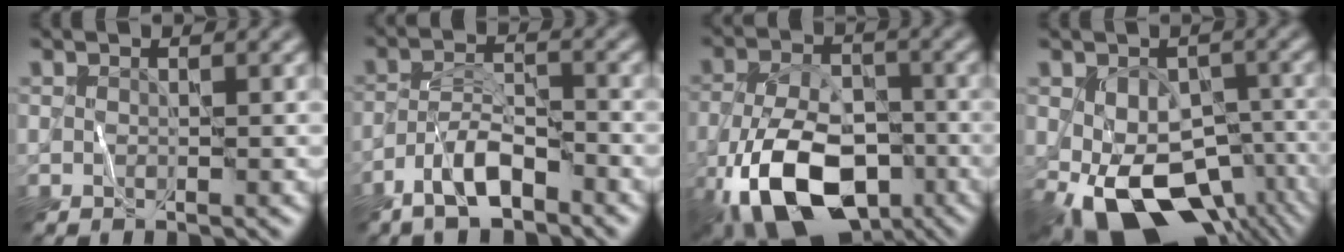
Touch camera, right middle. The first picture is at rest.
{"total": 4.5, "force": [-2.9, 1.2, 3.2], "torque": [-0.056, 0.005, -0.058]}
{"total": 12.6, "force": [-5.8, 6.7, 9.0], "torque": [-0.184, -0.031, -0.104]}
{"total": 11.4, "force": [-4.9, 6.4, 8.1], "torque": [-0.142, -0.018, -0.071]}